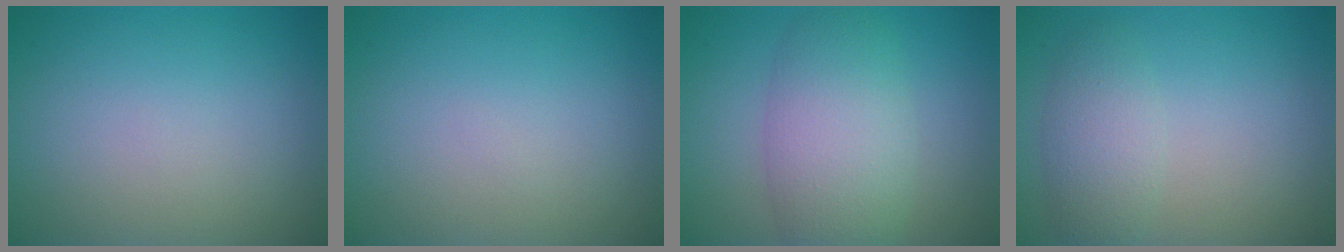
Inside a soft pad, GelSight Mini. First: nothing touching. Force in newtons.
{"total": 0.0}
{"total": 6.3, "press": 6.3, "slide": 0.3}
{"total": 2.7, "press": 2.7, "slide": 0.2}